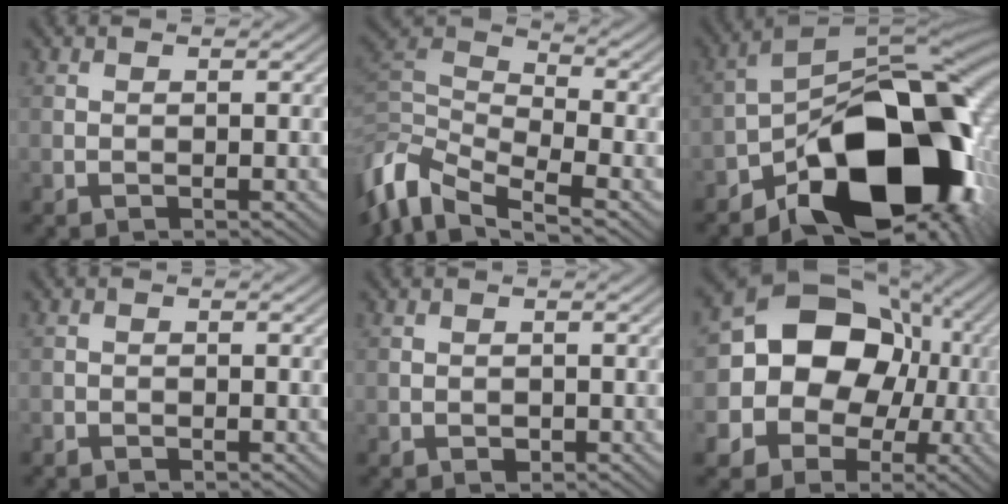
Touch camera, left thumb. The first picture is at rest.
{"total": 10.7, "force": [-4.8, 4.9, 8.2], "torque": [-0.189, -0.005, -0.111]}
{"total": 19.1, "force": [-8.2, 10.5, 13.7], "torque": [-0.181, -0.023, -0.135]}
{"total": 0.7, "force": [-0.6, 0.3, 0.1], "torque": [0.000, -0.003, -0.012]}
{"total": 0.6, "force": [-0.3, 0.5, 0.3], "torque": [-0.004, -0.001, -0.004]}
{"total": 14.8, "force": [-0.1, 12.8, 7.4], "torque": [-0.165, 0.001, -0.021]}